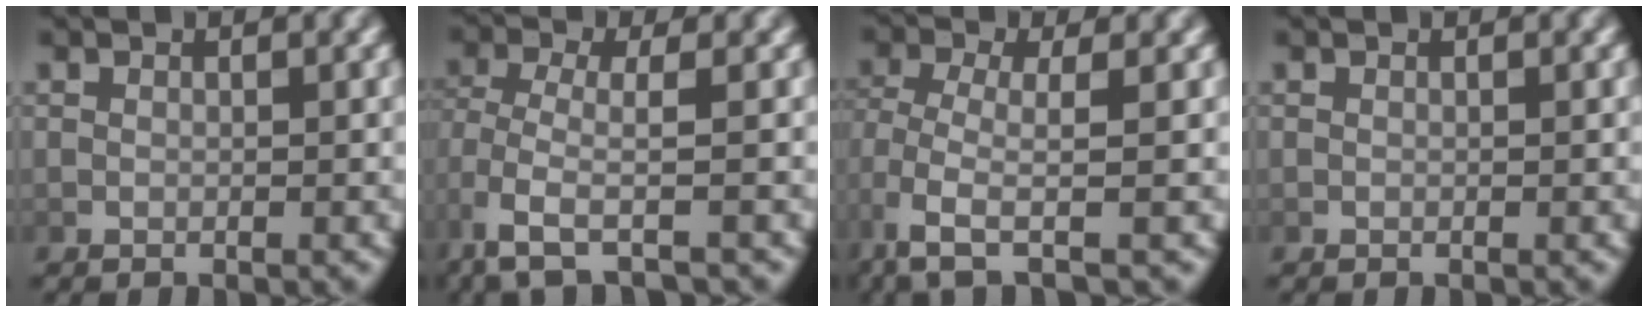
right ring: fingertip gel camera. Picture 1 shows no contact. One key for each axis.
{"total": 3.3, "fx": -1.1, "fy": 0.8, "fz": 3.0, "tx": -0.076, "ty": -0.021, "tz": -0.005}
{"total": 3.8, "fx": -1.1, "fy": 1.3, "fz": 3.4, "tx": -0.085, "ty": -0.027, "tz": -0.002}
{"total": 0.0}